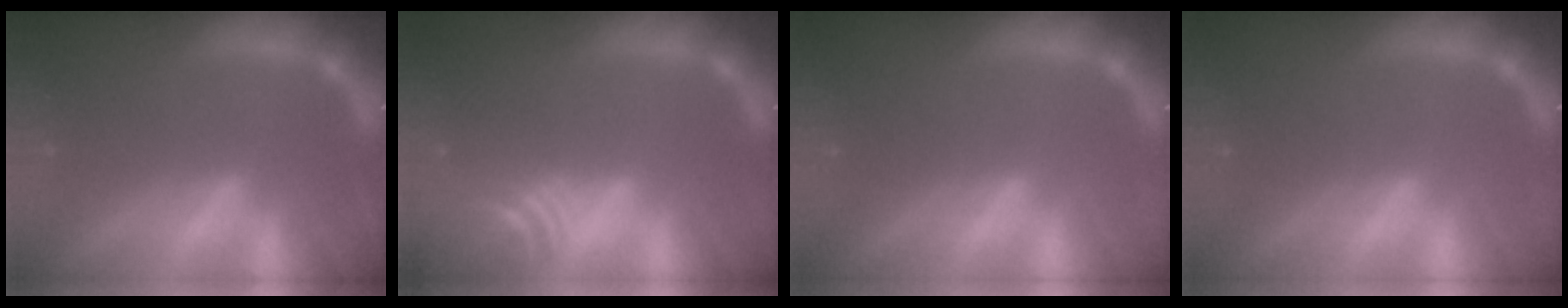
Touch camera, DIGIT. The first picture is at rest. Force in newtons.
{"total": 6.0}
{"total": 0.0}
{"total": 0.0}